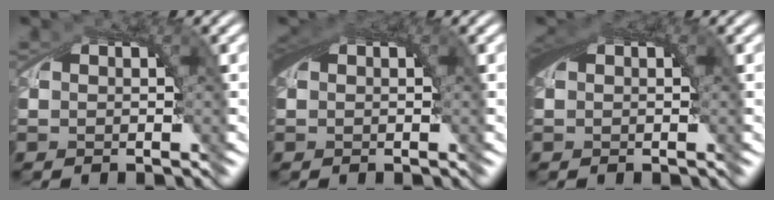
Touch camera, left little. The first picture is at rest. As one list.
[{"total": 2.4, "force": [0.4, 1.3, 2.0], "torque": [-0.035, -0.002, 0.008]}, {"total": 2.4, "force": [0.1, 1.4, 2.0], "torque": [-0.036, -0.003, 0.004]}]